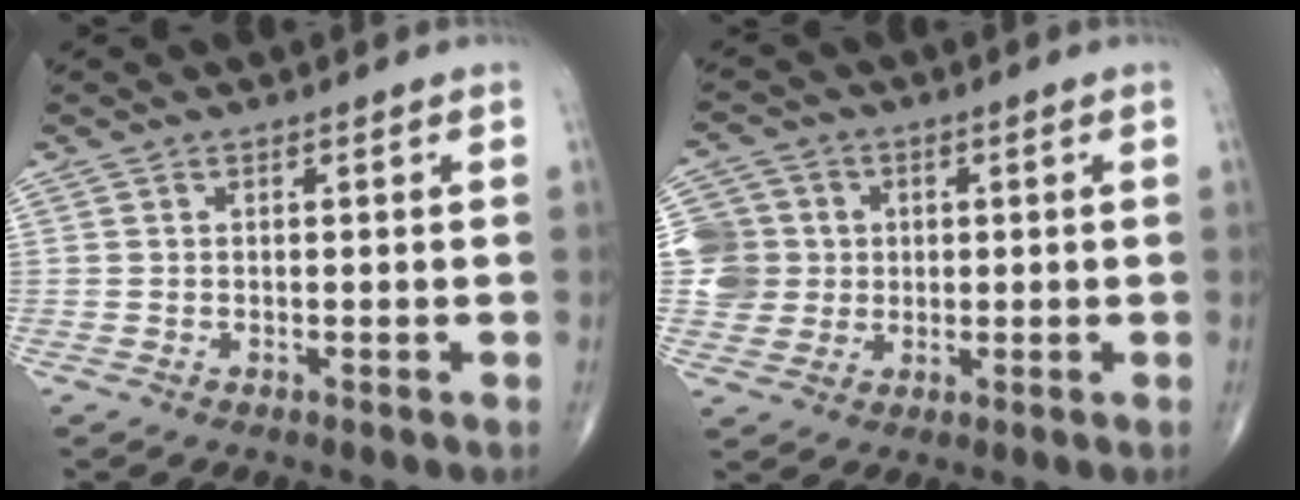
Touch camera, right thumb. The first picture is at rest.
{"total": 8.0, "force": [0.8, 7.8, 1.6], "torque": [-0.003, 0.008, 0.013]}